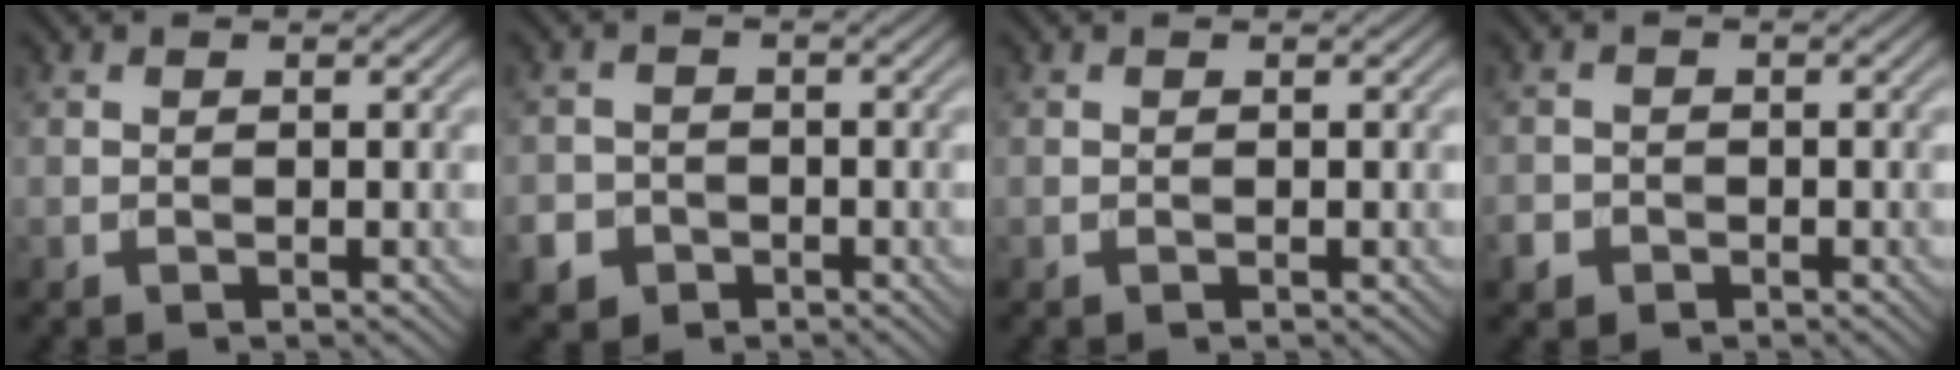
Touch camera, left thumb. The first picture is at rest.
{"total": 3.9, "force": [-2.2, 3.2, 0.9], "torque": [-0.011, -0.007, -0.046]}
{"total": 0.0}
{"total": 1.9, "force": [-1.2, 1.4, 0.6], "torque": [-0.012, -0.005, -0.027]}